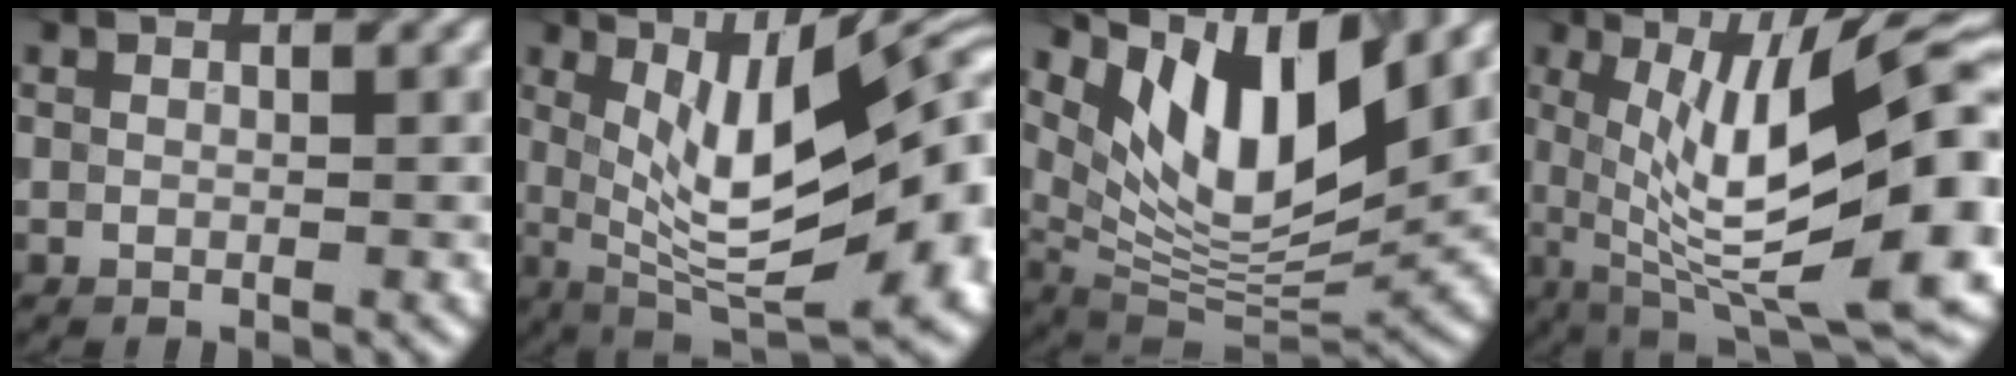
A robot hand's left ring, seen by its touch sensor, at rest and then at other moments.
{"total": 13.8, "force": [1.7, 4.5, 12.9], "torque": [-0.190, -0.006, 0.036]}
{"total": 10.8, "force": [5.7, 3.9, 8.2], "torque": [-0.131, -0.015, 0.110]}
{"total": 15.0, "force": [0.8, 4.4, 14.3], "torque": [-0.217, 0.002, 0.020]}